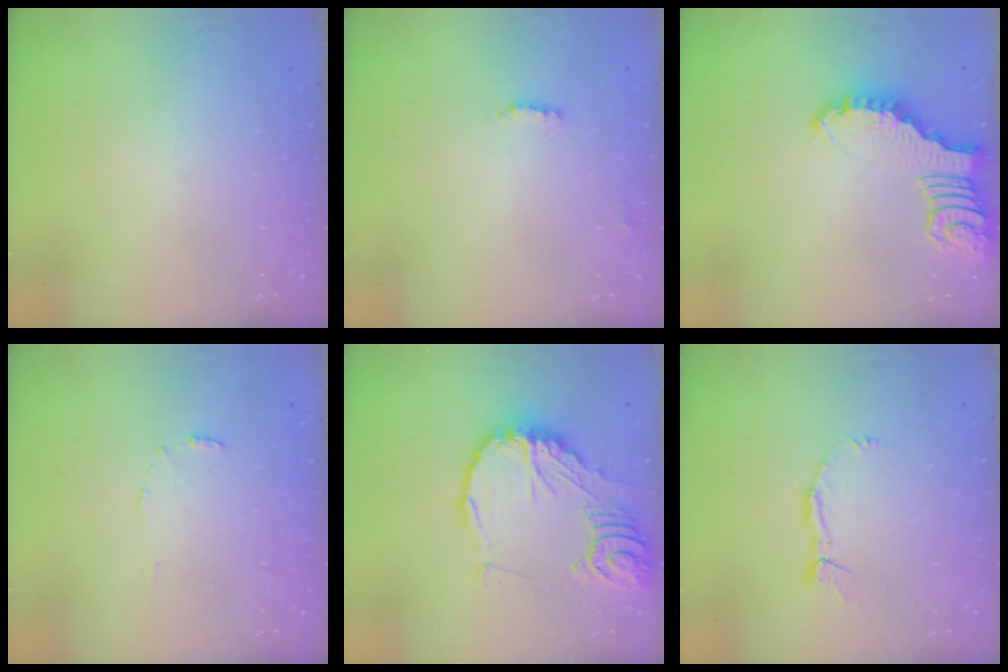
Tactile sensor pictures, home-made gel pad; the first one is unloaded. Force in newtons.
{"total": 1.4, "press": 1.4, "slide": 0.4}
{"total": 2.4, "press": 2.4, "slide": 0.2}
{"total": 4.4, "press": 4.4, "slide": 0.2}
{"total": 16.1, "press": 16.0, "slide": 1.9}
{"total": 3.7, "press": 3.7, "slide": 0.2}